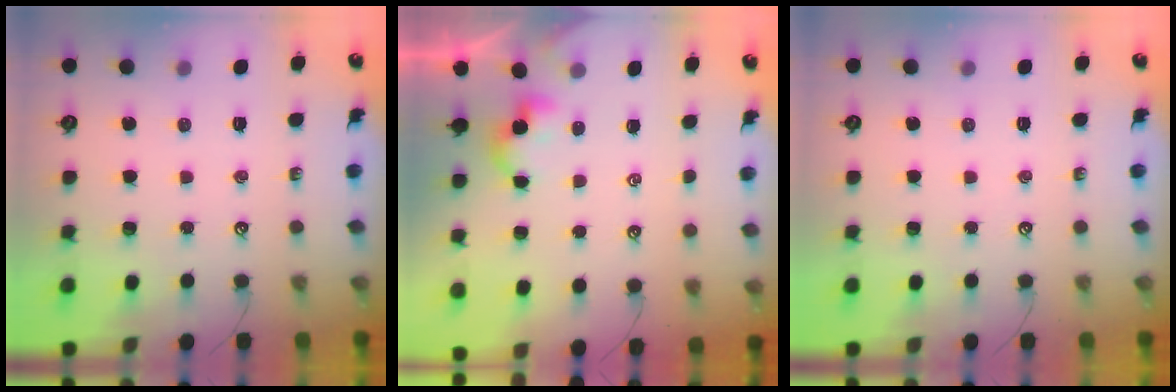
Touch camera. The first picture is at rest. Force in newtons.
{"total": 1.8, "press": 1.7, "slide": 0.2}
{"total": 0.0}